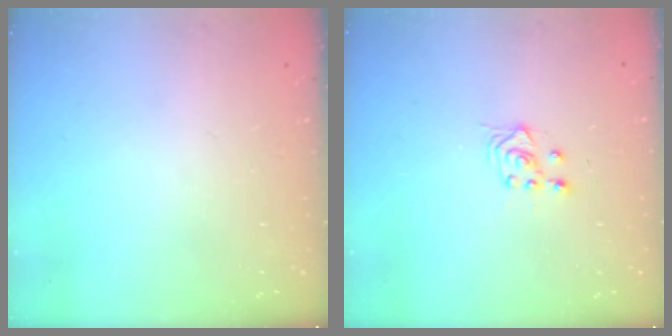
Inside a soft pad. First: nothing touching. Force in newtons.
{"total": 3.2, "press": 2.9, "slide": 1.4}